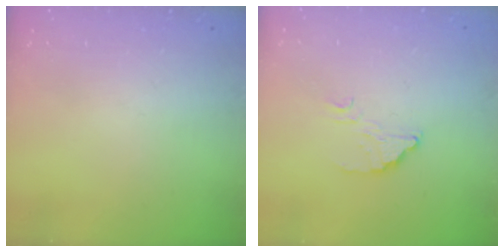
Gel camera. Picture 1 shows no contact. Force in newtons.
{"total": 3.3, "press": 3.3, "slide": 0.0}